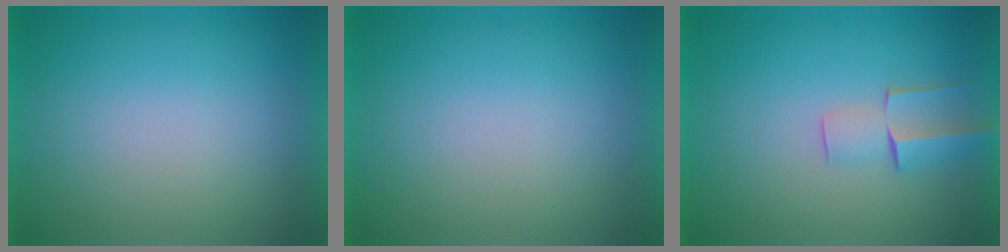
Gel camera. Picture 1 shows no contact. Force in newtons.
{"total": 1.1}
{"total": 2.5}